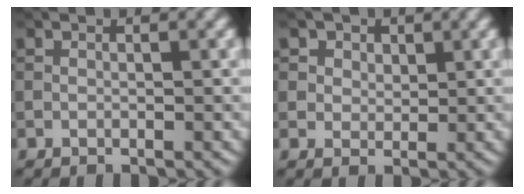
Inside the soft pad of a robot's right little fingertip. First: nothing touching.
{"total": 4.0, "force": [2.2, 3.0, 1.6], "torque": [-0.042, -0.004, 0.033]}